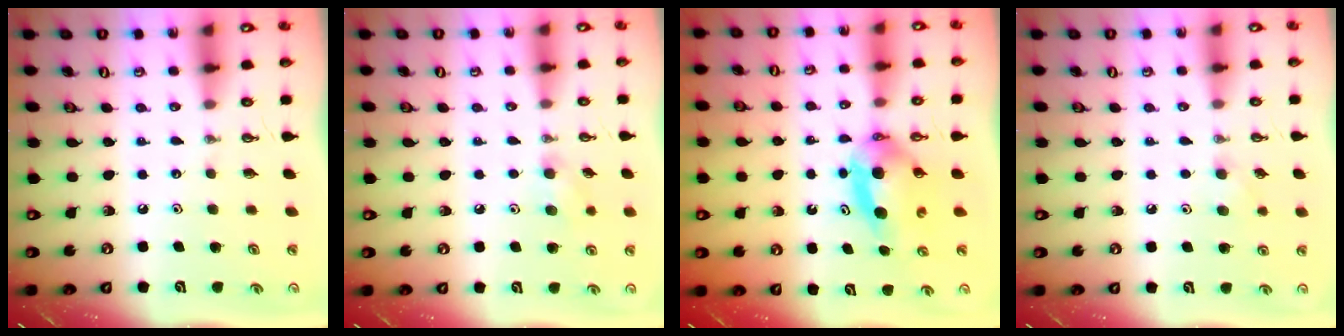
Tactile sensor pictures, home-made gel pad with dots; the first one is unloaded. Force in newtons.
{"total": 7.0, "press": 6.8, "slide": 1.5}
{"total": 7.3, "press": 4.9, "slide": 5.3}
{"total": 6.4, "press": 6.2, "slide": 1.7}